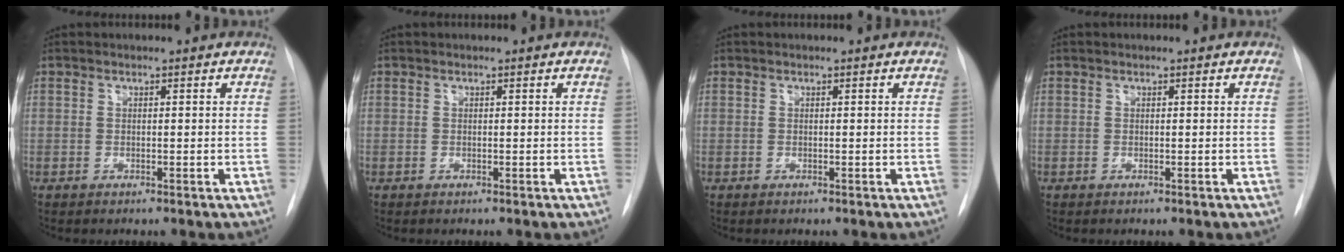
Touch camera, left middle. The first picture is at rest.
{"total": 0.0}
{"total": 0.0}
{"total": 0.0}